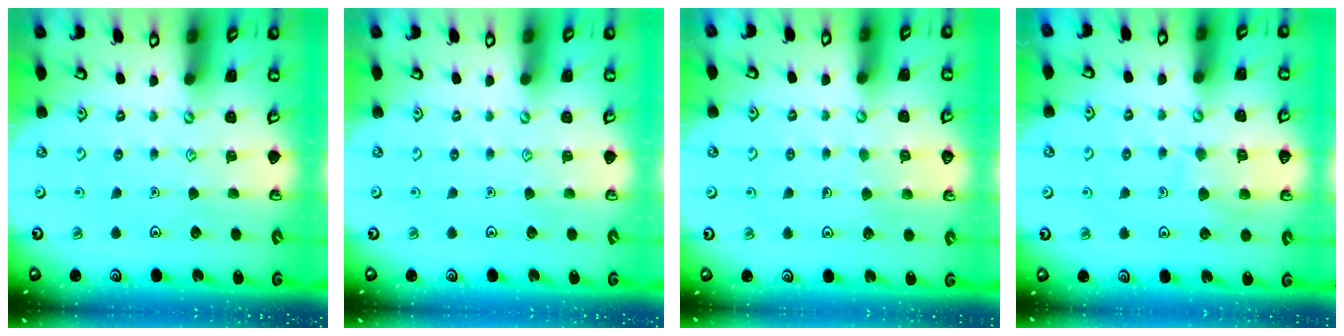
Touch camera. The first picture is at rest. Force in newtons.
{"total": 0.0}
{"total": 3.1, "press": 3.1, "slide": 0.2}
{"total": 7.3, "press": 7.2, "slide": 0.8}